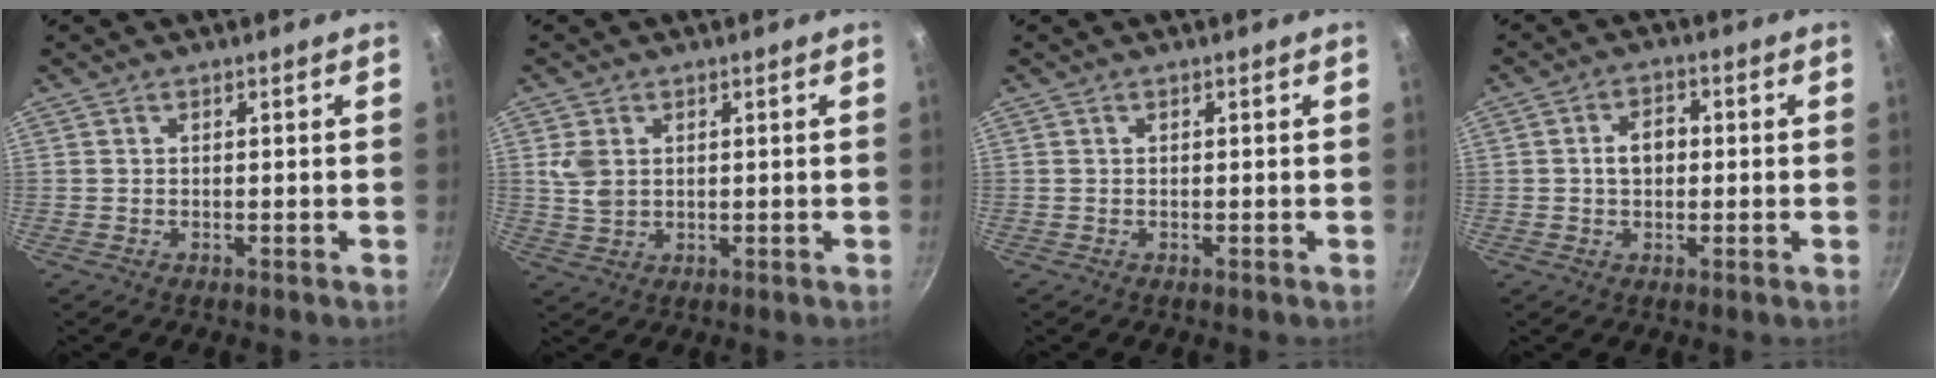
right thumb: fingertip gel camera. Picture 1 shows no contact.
{"total": 4.5, "force": [1.2, 3.3, 2.9], "torque": [-0.053, -0.004, 0.026]}
{"total": 0.0}
{"total": 4.8, "force": [0.1, 3.5, 3.3], "torque": [-0.033, 0.014, -0.003]}